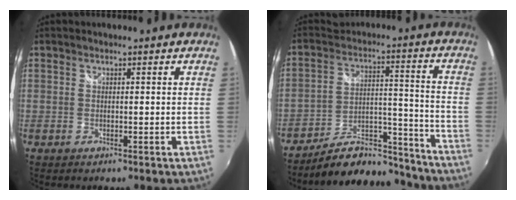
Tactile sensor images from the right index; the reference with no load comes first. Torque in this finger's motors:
{"motor_torque": [-1.34, -0.80, -0.47, -0.05]}